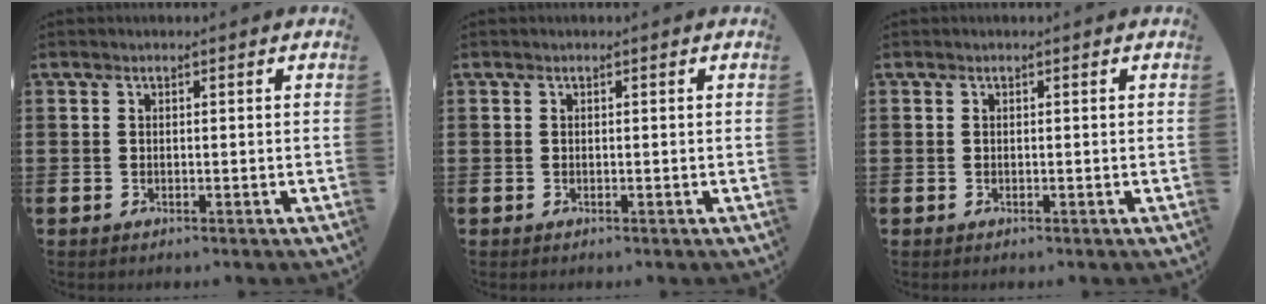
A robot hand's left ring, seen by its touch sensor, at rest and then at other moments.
{"total": 0.0}
{"total": 0.0}